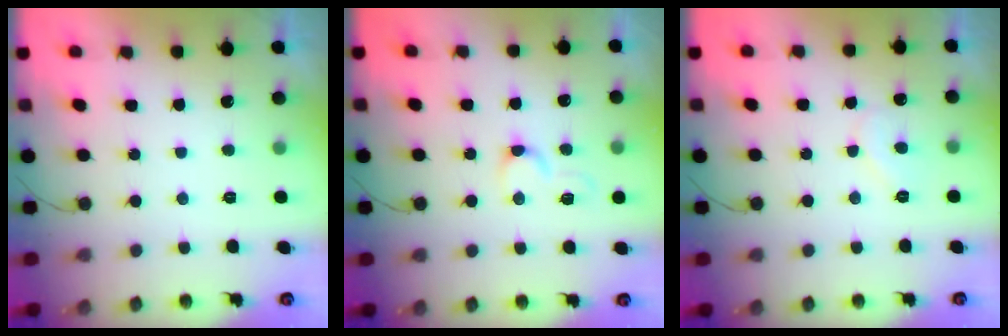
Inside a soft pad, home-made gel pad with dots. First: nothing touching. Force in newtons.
{"total": 4.4, "press": 4.3, "slide": 0.6}
{"total": 5.9, "press": 5.9, "slide": 0.6}